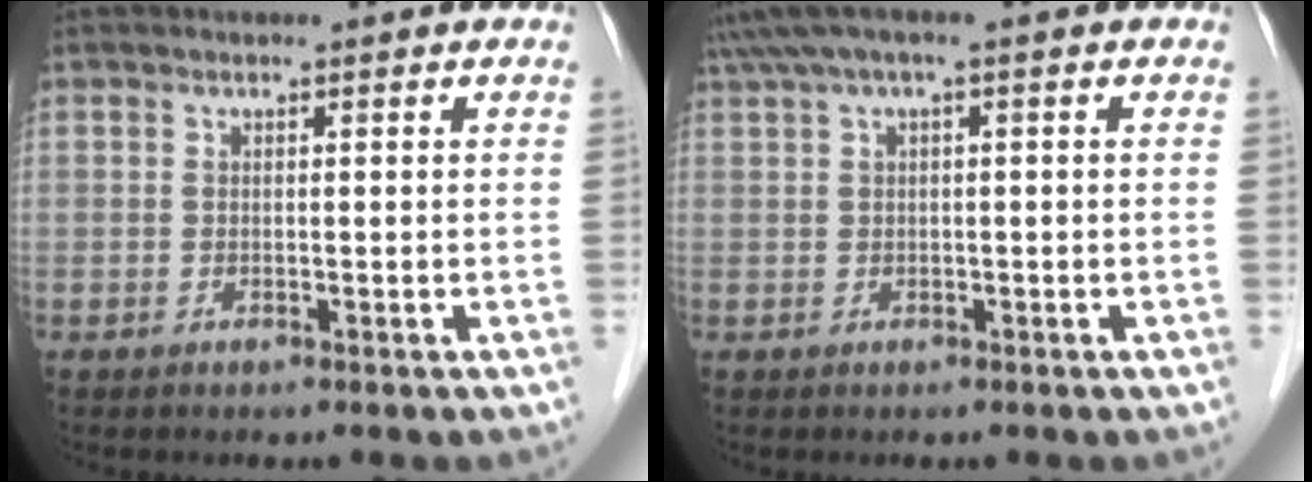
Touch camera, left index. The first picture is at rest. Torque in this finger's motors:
{"motor_torque": [-0.46, -0.70, -0.34, 0.05]}